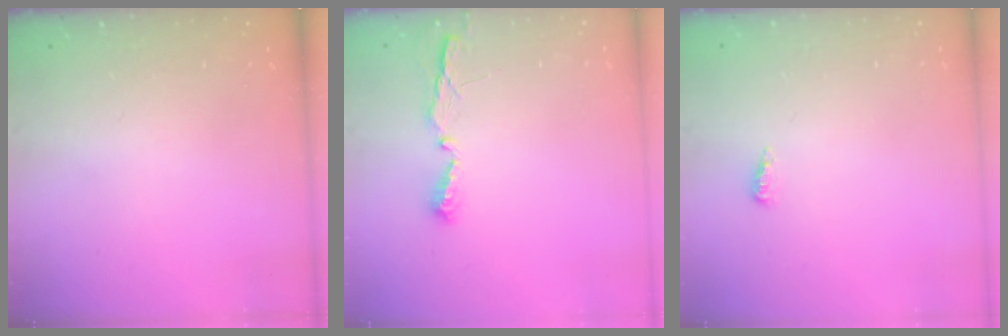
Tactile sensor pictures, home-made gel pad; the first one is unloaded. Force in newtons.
{"total": 4.5, "press": 4.5, "slide": 0.4}
{"total": 4.3, "press": 4.2, "slide": 0.9}